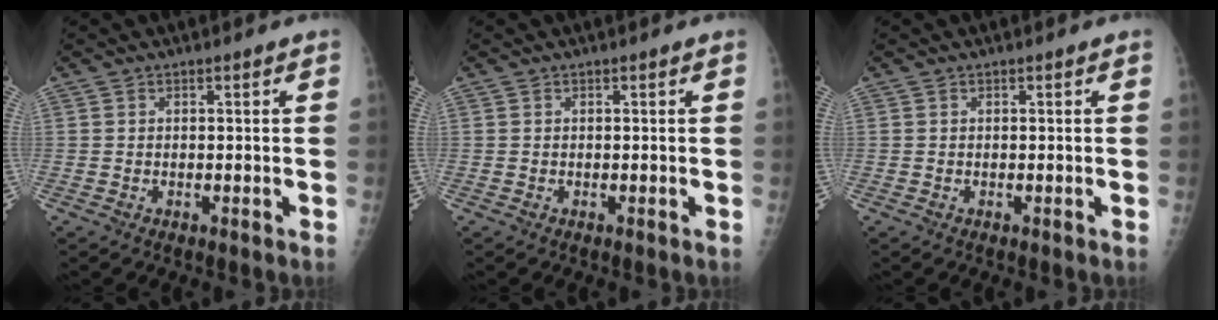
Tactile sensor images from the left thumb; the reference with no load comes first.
{"total": 0.0}
{"total": 0.0}